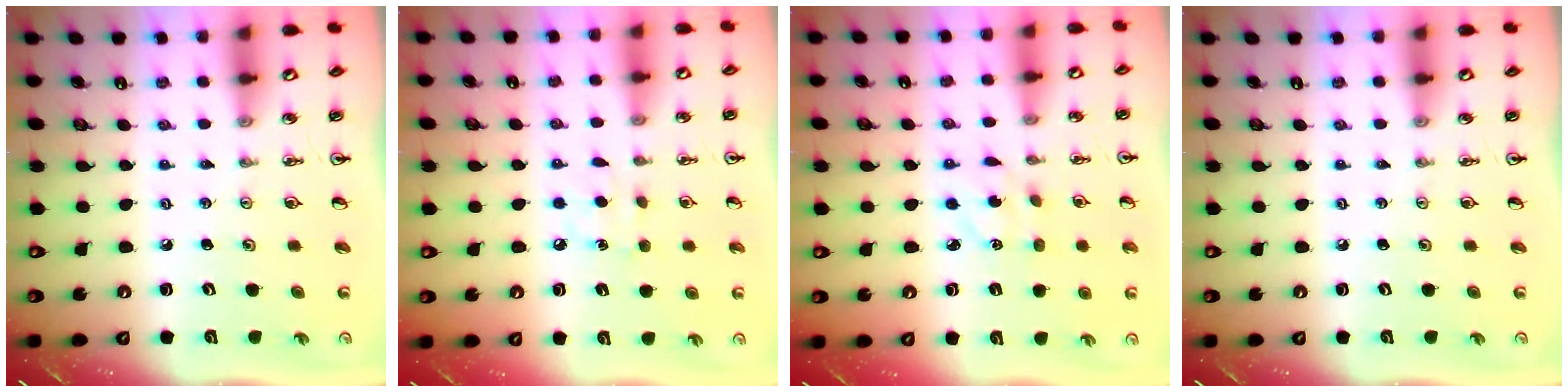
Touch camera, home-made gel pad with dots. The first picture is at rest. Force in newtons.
{"total": 7.5, "press": 7.5, "slide": 0.8}
{"total": 3.4, "press": 3.3, "slide": 0.7}
{"total": 0.0}